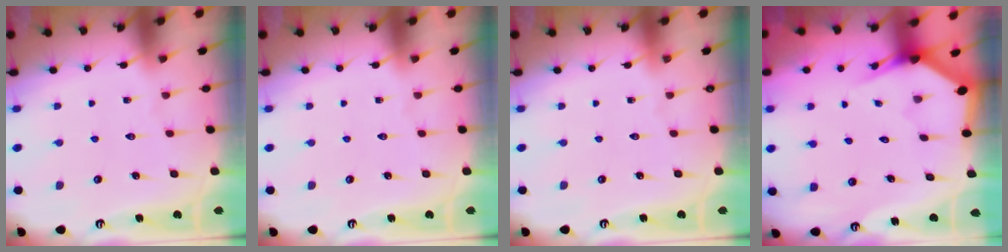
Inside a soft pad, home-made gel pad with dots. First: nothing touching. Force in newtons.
{"total": 0.0}
{"total": 0.0}
{"total": 2.6, "press": 2.6, "slide": 0.2}